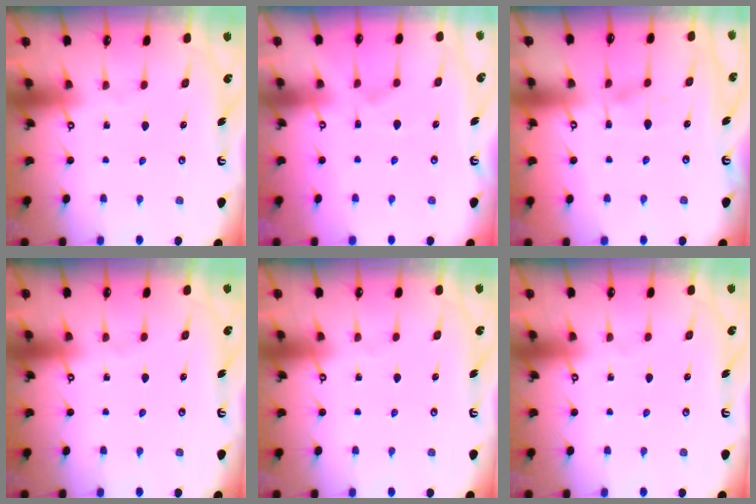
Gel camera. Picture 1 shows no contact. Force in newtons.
{"total": 6.7, "press": 6.6, "slide": 1.4}
{"total": 5.2, "press": 5.2, "slide": 0.3}
{"total": 0.0}
{"total": 0.0}
{"total": 0.0}